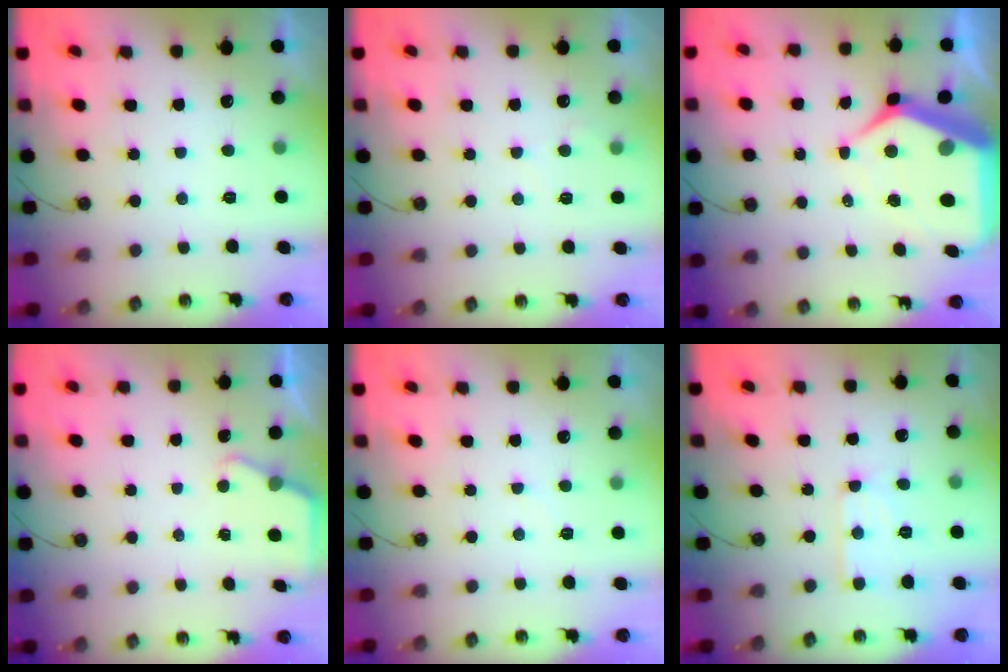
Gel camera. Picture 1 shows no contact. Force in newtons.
{"total": 3.3, "press": 3.3, "slide": 0.4}
{"total": 13.8, "press": 13.8, "slide": 1.2}
{"total": 2.7, "press": 2.7, "slide": 0.2}
{"total": 4.7, "press": 4.7, "slide": 0.7}
{"total": 9.1, "press": 9.0, "slide": 1.0}